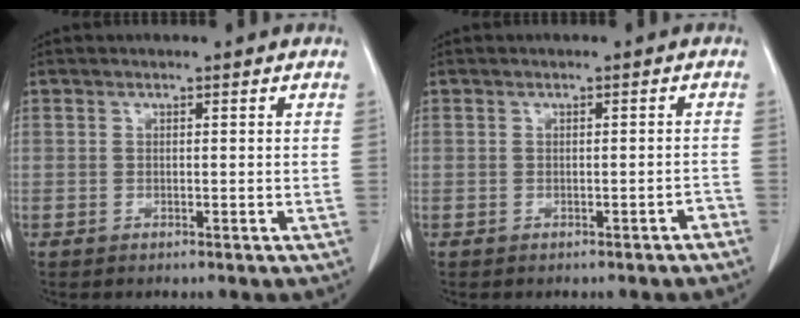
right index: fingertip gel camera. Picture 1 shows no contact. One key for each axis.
{"total": 1.4, "fx": -1.1, "fy": 0.2, "fz": 0.8, "tx": -0.013, "ty": -0.001, "tz": -0.011}